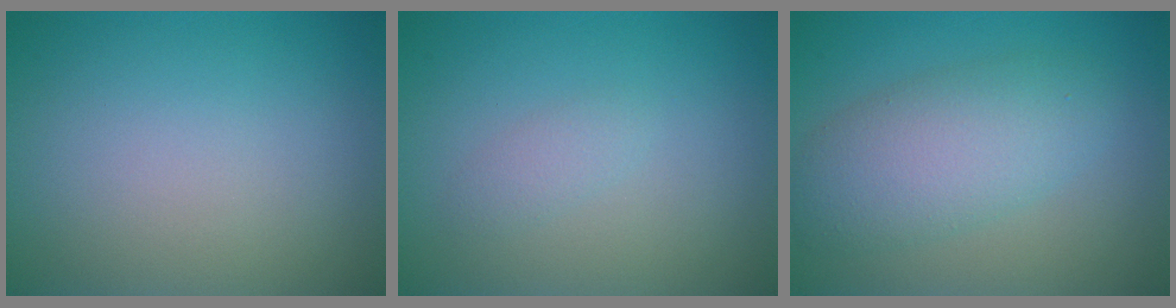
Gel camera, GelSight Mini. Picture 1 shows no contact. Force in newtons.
{"total": 1.0, "press": 1.0, "slide": 0.0}
{"total": 5.5, "press": 5.5, "slide": 0.4}